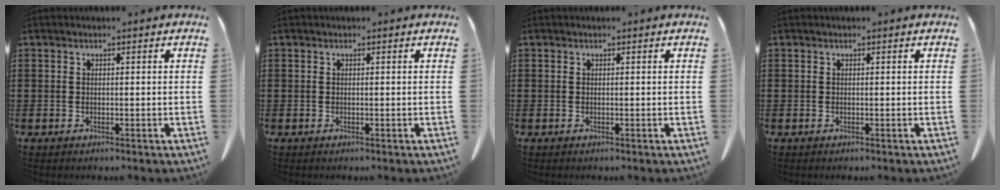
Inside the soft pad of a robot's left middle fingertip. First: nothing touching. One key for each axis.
{"total": 0.0}
{"total": 0.0}
{"total": 0.0}